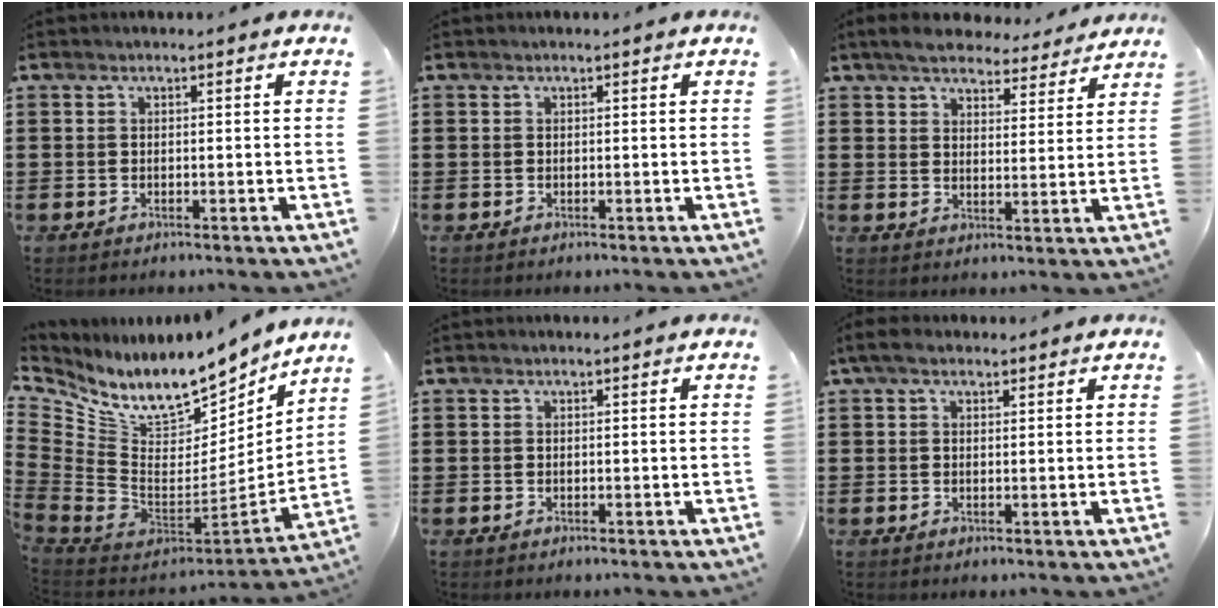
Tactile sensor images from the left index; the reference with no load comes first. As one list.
[{"total": 0.0}, {"total": 5.7, "force": [5.4, 1.2, 1.4], "torque": [-0.043, -0.021, 0.095]}, {"total": 11.6, "force": [9.1, 4.3, 5.9], "torque": [-0.133, -0.086, 0.158]}, {"total": 0.0}, {"total": 2.6, "force": [1.4, 1.5, 1.6], "torque": [-0.037, 0.009, 0.025]}]